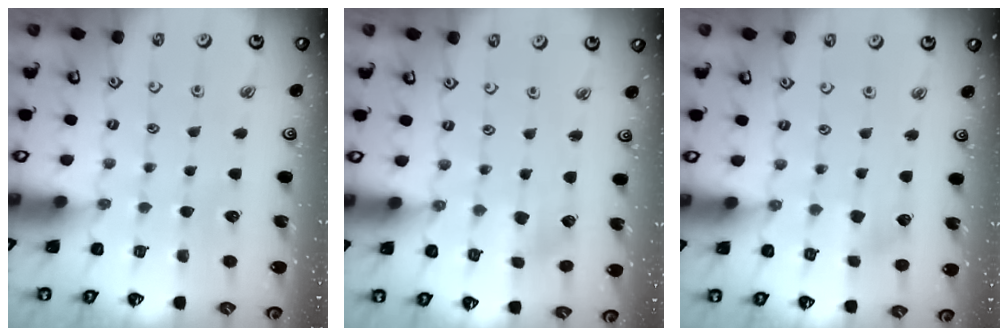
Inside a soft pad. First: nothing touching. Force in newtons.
{"total": 2.7, "press": 2.6, "slide": 0.4}
{"total": 2.4, "press": 2.3, "slide": 0.4}